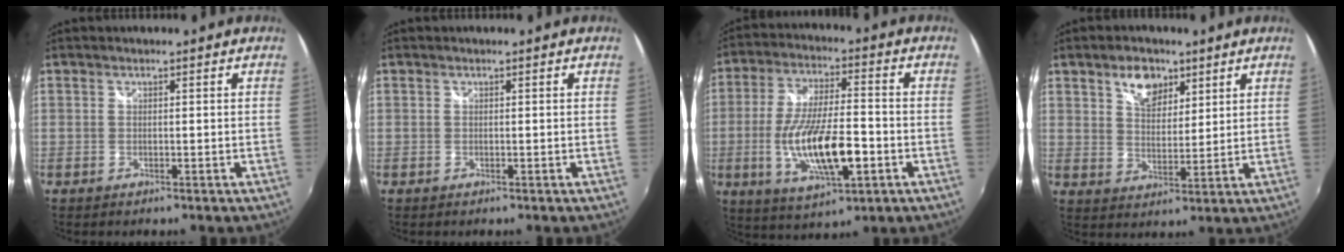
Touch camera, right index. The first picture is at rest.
{"total": 0.0}
{"total": 15.6, "force": [-4.4, 4.7, 14.2], "torque": [-0.281, -0.019, -0.071]}
{"total": 7.4, "force": [4.4, 4.4, 4.0], "torque": [-0.058, 0.009, 0.078]}